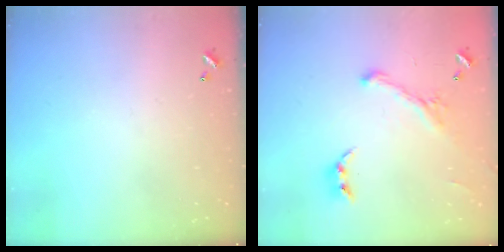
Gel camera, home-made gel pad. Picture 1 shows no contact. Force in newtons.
{"total": 1.5, "press": 1.1, "slide": 1.0}